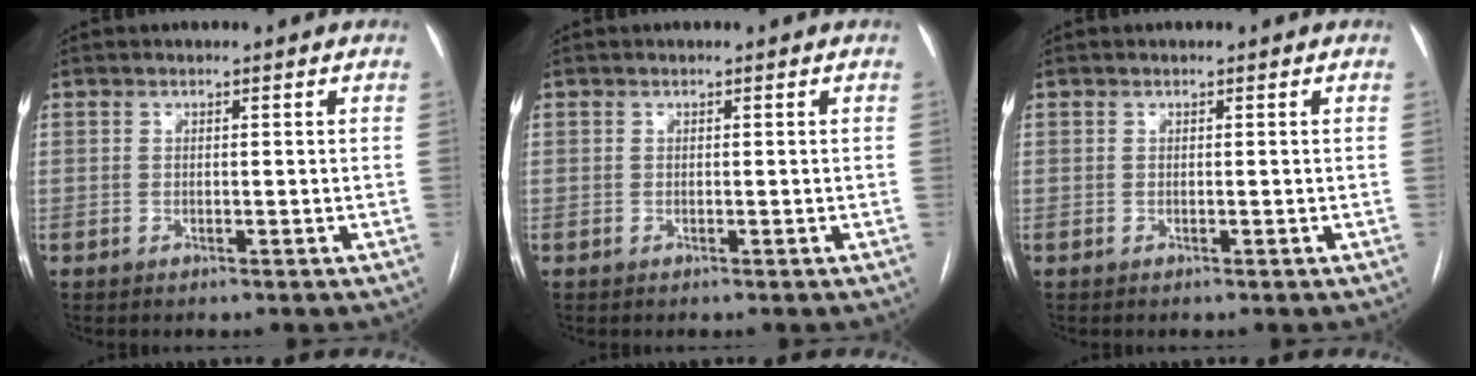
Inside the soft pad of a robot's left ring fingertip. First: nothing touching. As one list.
[{"total": 0.0}, {"total": 0.0}]